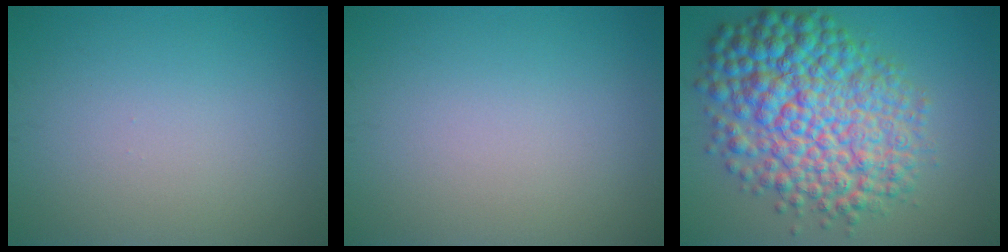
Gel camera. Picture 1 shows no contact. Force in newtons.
{"total": 0.0}
{"total": 11.4, "press": 11.4, "slide": 0.2}